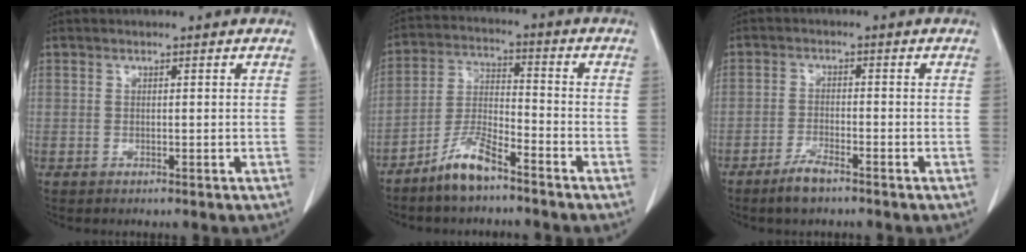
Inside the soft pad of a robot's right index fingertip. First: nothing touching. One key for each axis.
{"total": 7.6, "fx": -5.7, "fy": 1.6, "fz": 4.7, "tx": -0.097, "ty": -0.007, "tz": -0.114}
{"total": 3.5, "fx": -2.7, "fy": 0.7, "fz": 2.2, "tx": -0.041, "ty": 0.000, "tz": -0.049}